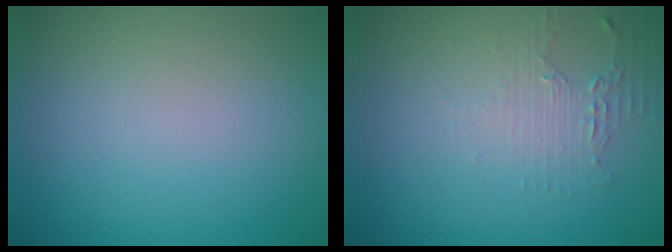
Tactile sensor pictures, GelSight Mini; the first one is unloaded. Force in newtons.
{"total": 1.7, "press": 1.7, "slide": 0.3}